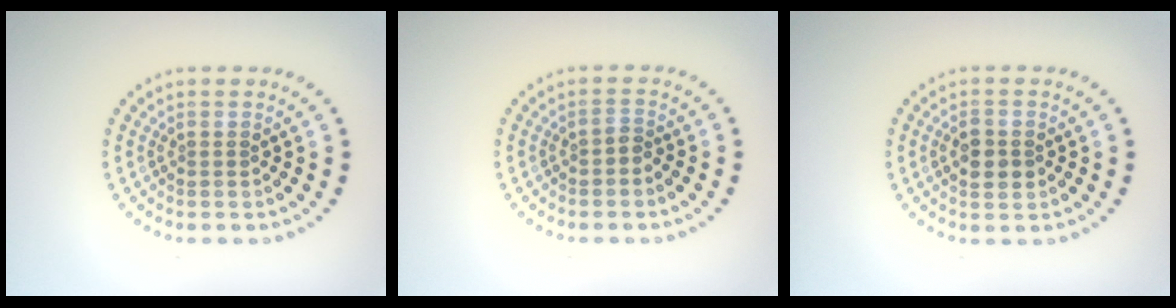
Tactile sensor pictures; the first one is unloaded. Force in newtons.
{"total": 1.0, "press": 0.8, "slide": 0.7}
{"total": 2.9, "press": 2.9, "slide": 0.1}